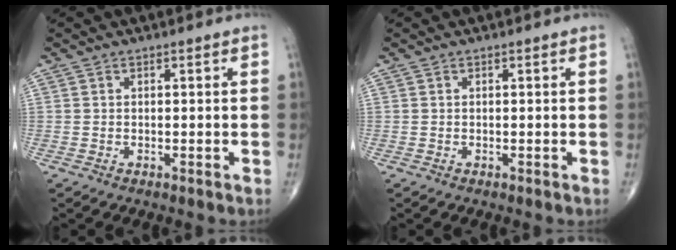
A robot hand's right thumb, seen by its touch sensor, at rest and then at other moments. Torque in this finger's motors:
{"motor_torque": [-0.12, 0.11, 0.03, -0.18, 0.01]}